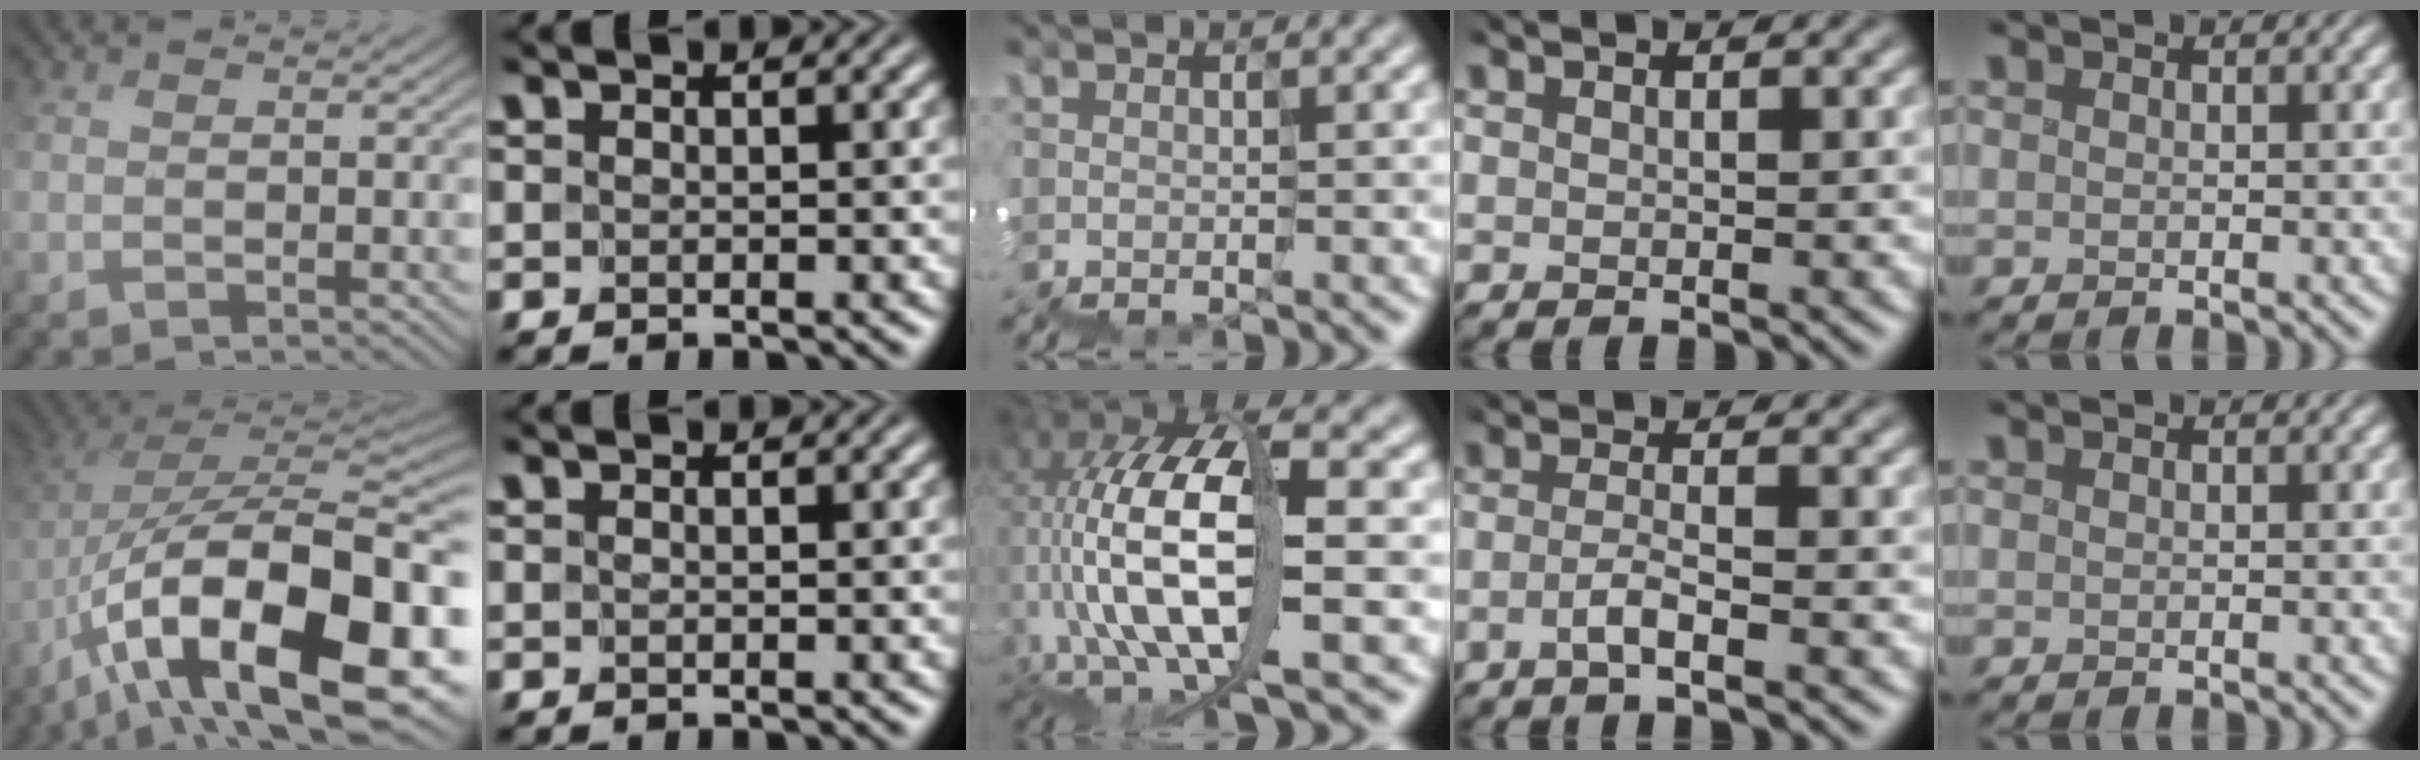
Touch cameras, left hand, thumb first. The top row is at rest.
{"thumb": {"total": 19.0, "force": [-6.8, 9.7, 14.9], "torque": [-0.273, -0.023, -0.089]}, "middle": {"total": 11.4, "force": [-2.3, 5.1, 9.9], "torque": [-0.204, 0.017, -0.047]}, "ring": {"total": 2.7, "force": [-1.7, 0.6, 2.0], "torque": [-0.038, -0.008, -0.029]}}